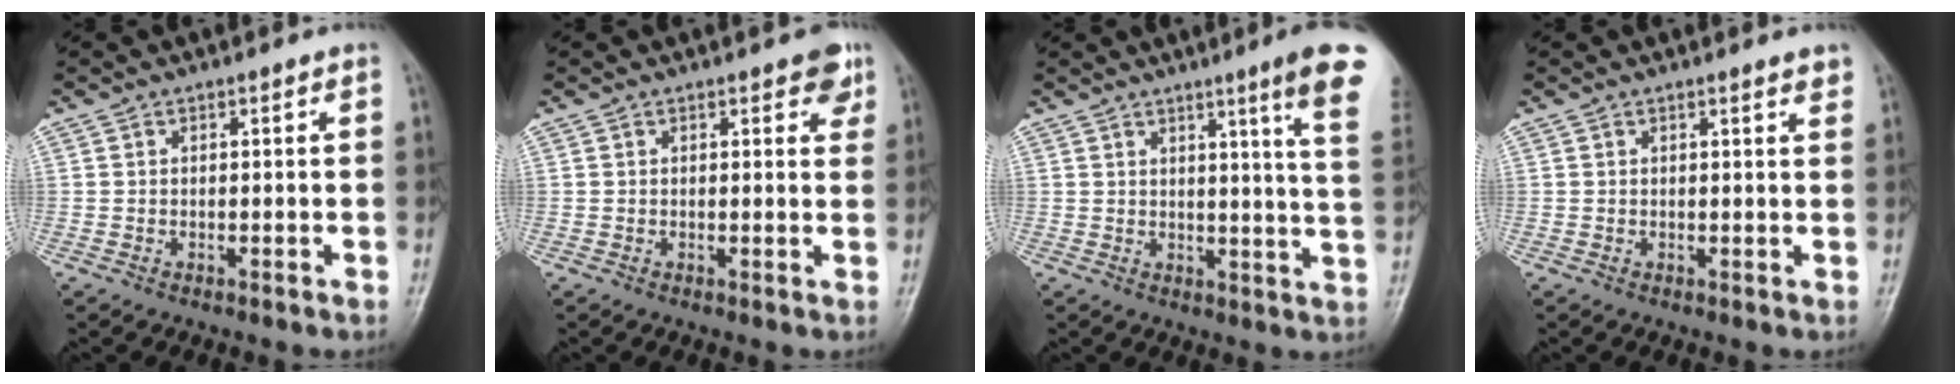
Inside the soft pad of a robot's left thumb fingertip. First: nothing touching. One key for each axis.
{"total": 3.3, "fx": 2.0, "fy": 1.6, "fz": 2.1, "tx": -0.002, "ty": -0.006, "tz": 0.018}
{"total": 12.0, "fx": 7.1, "fy": -0.2, "fz": 9.7, "tx": -0.118, "ty": -0.038, "tz": 0.074}
{"total": 1.8, "fx": 1.5, "fy": 0.3, "fz": 0.9, "tx": -0.008, "ty": -0.007, "tz": 0.016}